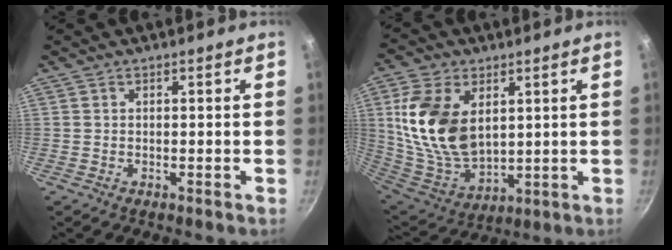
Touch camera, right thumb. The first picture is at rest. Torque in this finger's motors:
{"motor_torque": [0.24, 0.57, 1.82, 0.16, 0.38]}